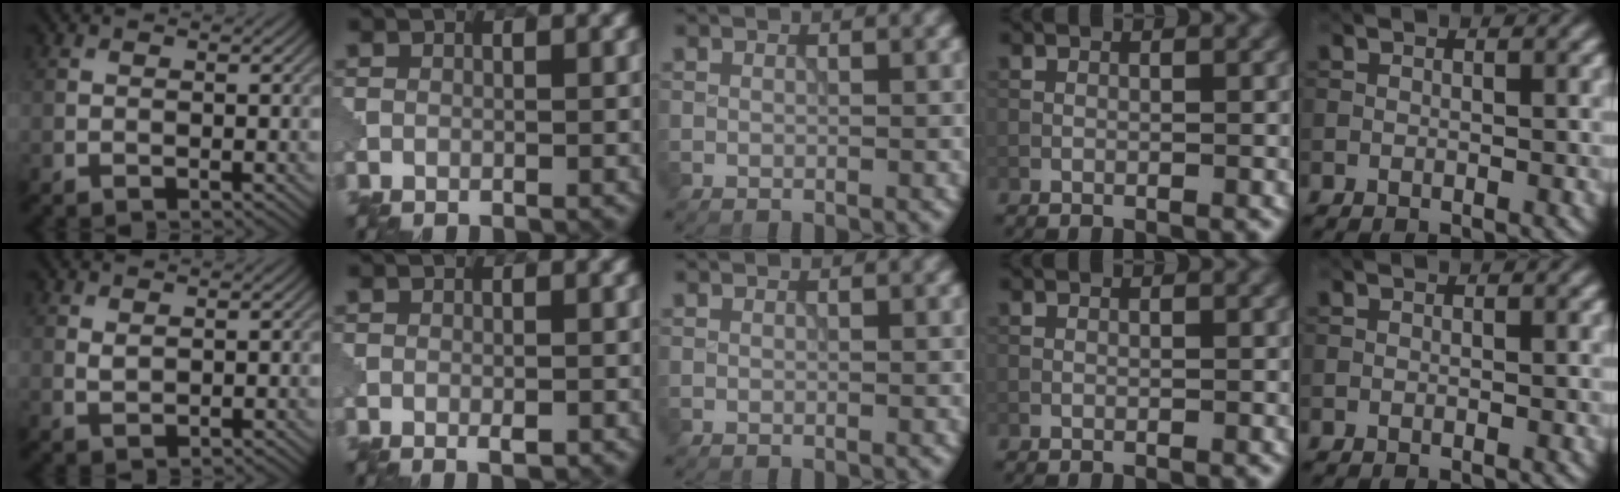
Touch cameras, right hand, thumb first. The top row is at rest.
{"thumb": {"total": 1.1, "force": [0.7, 0.5, 0.6], "torque": [-0.021, -0.003, 0.018]}, "index": {"total": 0.8, "force": [-0.7, -0.1, 0.3], "torque": [-0.004, -0.005, -0.005]}}